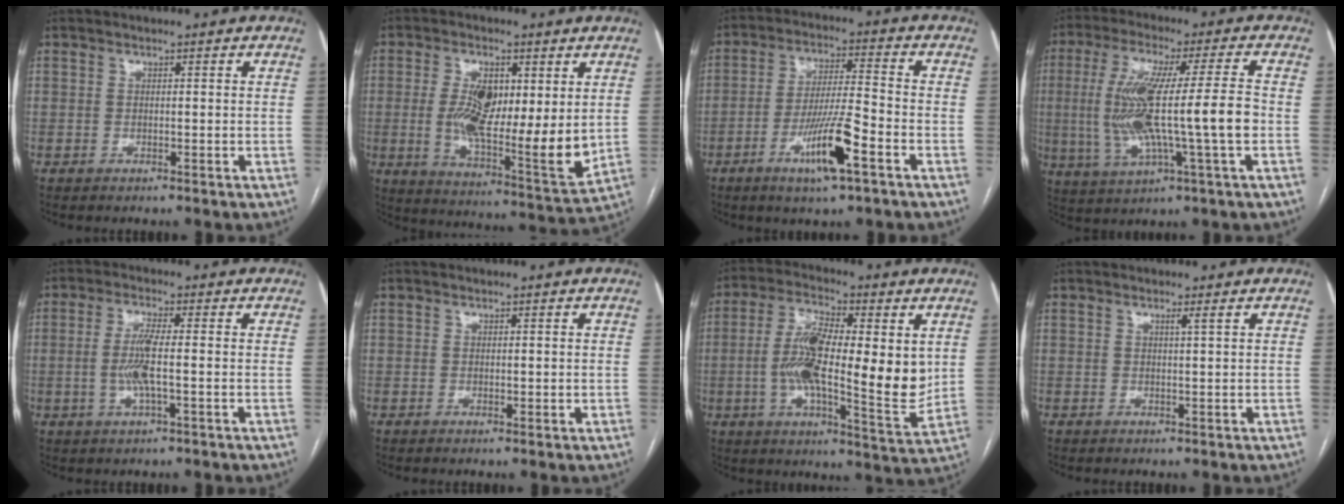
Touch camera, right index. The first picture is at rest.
{"total": 14.5, "force": [1.9, 4.7, 13.6], "torque": [-0.243, -0.014, 0.039]}
{"total": 10.7, "force": [-5.0, 0.6, 9.4], "torque": [-0.175, -0.011, -0.089]}
{"total": 15.7, "force": [-1.2, 0.6, 15.7], "torque": [-0.306, 0.005, -0.020]}
{"total": 5.3, "force": [-0.6, 0.3, 5.3], "torque": [-0.113, -0.005, -0.013]}
{"total": 0.8, "force": [0.1, 0.5, 0.7], "torque": [-0.009, -0.002, 0.004]}
{"total": 17.1, "force": [1.2, 4.5, 16.5], "torque": [-0.285, -0.002, 0.015]}
{"total": 0.9, "force": [0.4, -0.3, 0.7], "torque": [-0.021, -0.005, 0.012]}